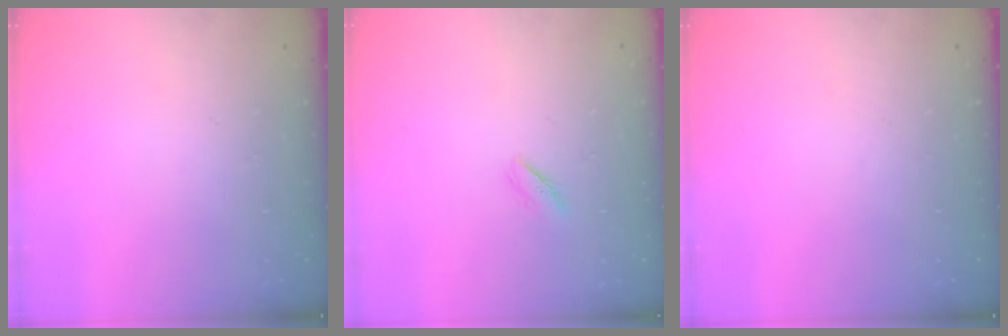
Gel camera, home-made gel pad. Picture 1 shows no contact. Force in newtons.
{"total": 2.4, "press": 2.2, "slide": 0.9}
{"total": 0.0}